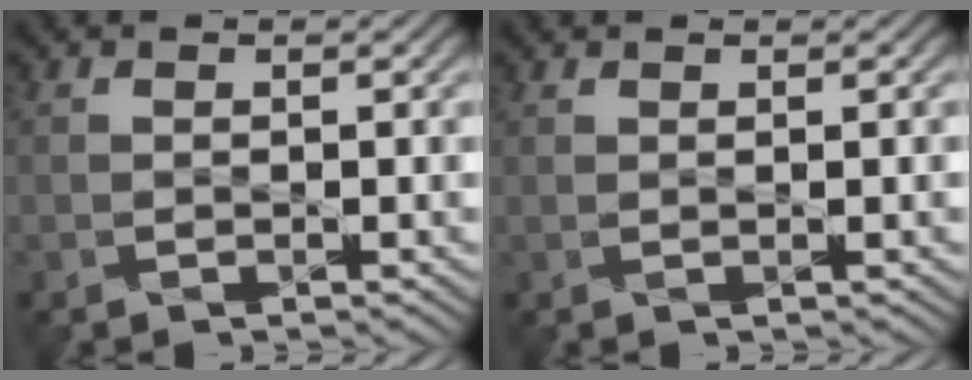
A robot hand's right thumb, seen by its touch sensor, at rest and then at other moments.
{"total": 1.0, "force": [0.5, -0.2, 0.8], "torque": [-0.016, 0.005, 0.012]}